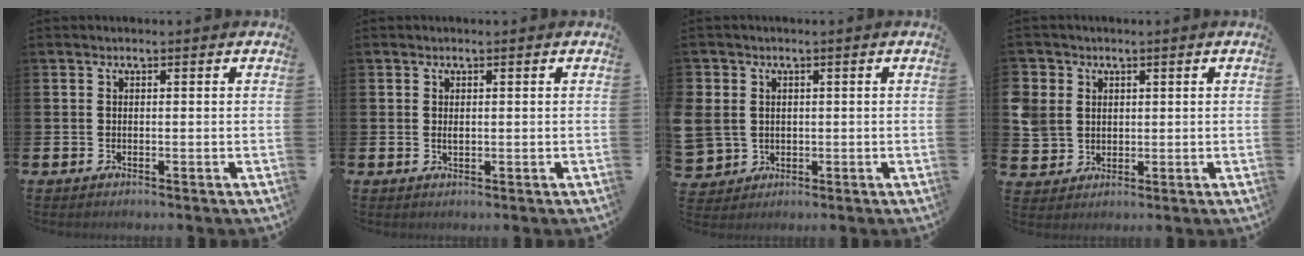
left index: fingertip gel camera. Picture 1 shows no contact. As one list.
[{"total": 0.7, "force": [0.2, 0.4, 0.6], "torque": [-0.012, 0.002, 0.003]}, {"total": 4.5, "force": [1.4, 4.2, 0.9], "torque": [-0.030, 0.006, 0.025]}, {"total": 4.9, "force": [2.3, 4.3, 0.7], "torque": [-0.031, 0.005, 0.043]}]